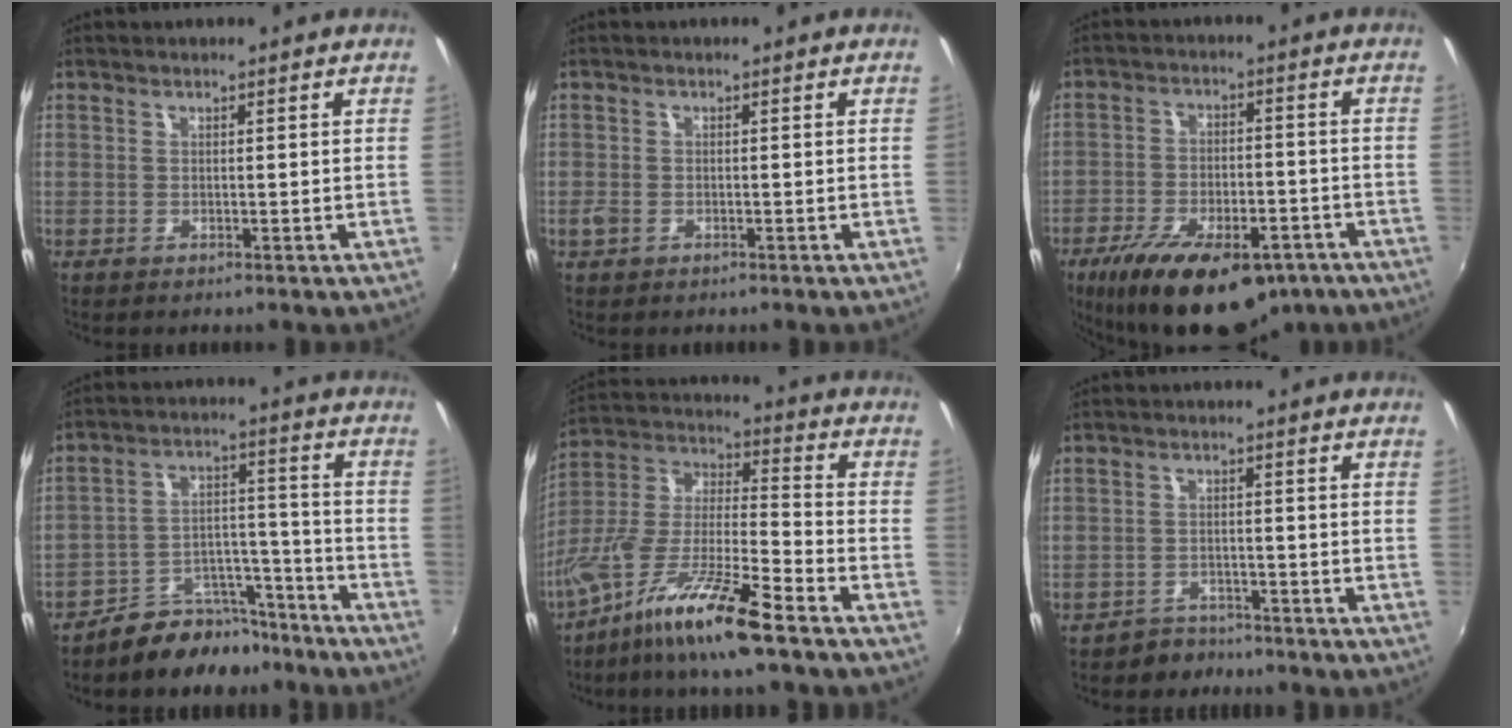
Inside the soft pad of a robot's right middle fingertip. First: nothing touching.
{"total": 1.9, "force": [-0.9, 1.5, 0.9], "torque": [-0.019, -0.003, -0.018]}
{"total": 21.5, "force": [-13.8, 11.0, 12.3], "torque": [-0.237, -0.015, -0.189]}
{"total": 11.1, "force": [-9.2, 5.4, 3.1], "torque": [-0.048, 0.045, -0.130]}
{"total": 16.3, "force": [-11.0, 1.5, 11.9], "torque": [-0.227, -0.017, -0.213]}
{"total": 3.9, "force": [-3.3, 2.1, -0.1], "torque": [-0.010, 0.007, -0.056]}